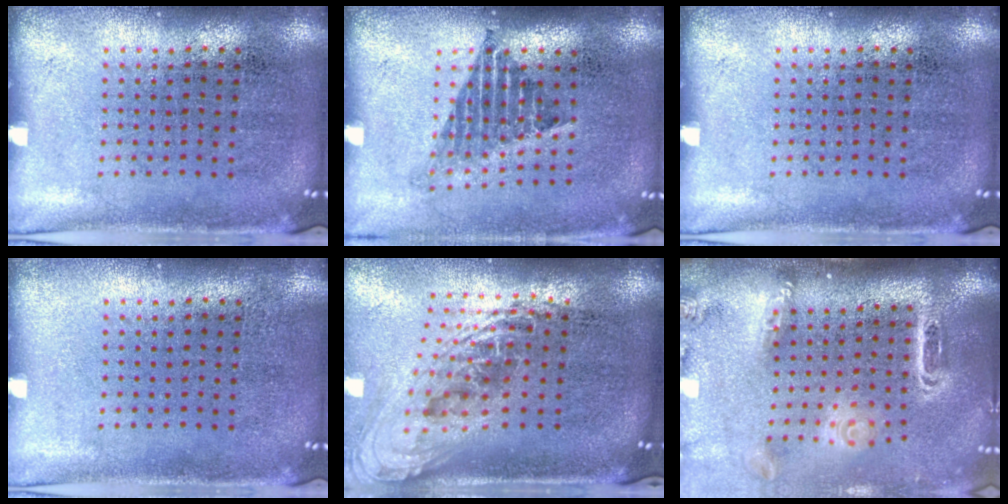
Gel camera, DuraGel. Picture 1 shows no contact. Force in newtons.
{"total": 1.3, "press": 1.0, "slide": 0.9}
{"total": 0.0}
{"total": 0.0}
{"total": 2.2, "press": 1.6, "slide": 1.5}
{"total": 2.6, "press": 1.9, "slide": 1.8}